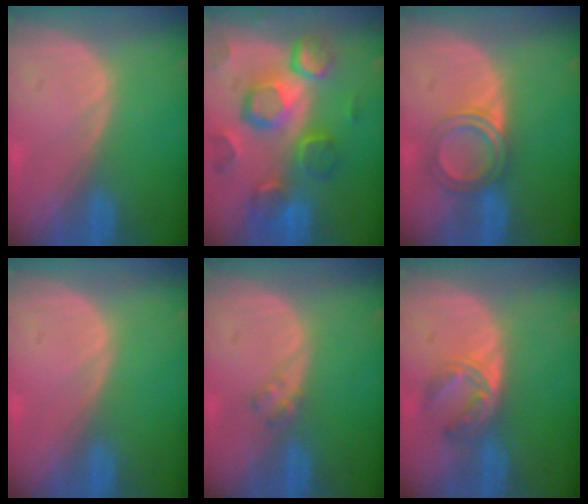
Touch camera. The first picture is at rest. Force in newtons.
{"total": 12.4, "press": 10.6, "slide": 6.3}
{"total": 4.9, "press": 4.6, "slide": 1.4}
{"total": 0.0}
{"total": 1.6, "press": 1.6, "slide": 0.2}
{"total": 5.7, "press": 4.5, "slide": 3.5}